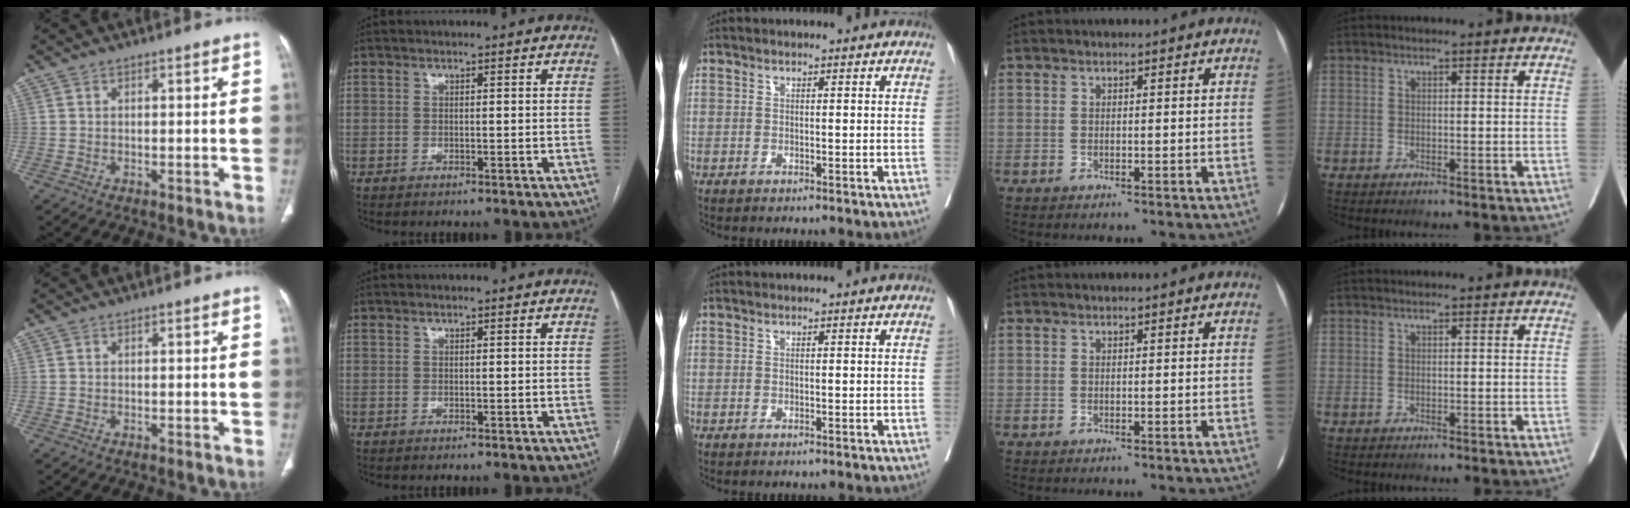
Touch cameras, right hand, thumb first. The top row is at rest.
{}